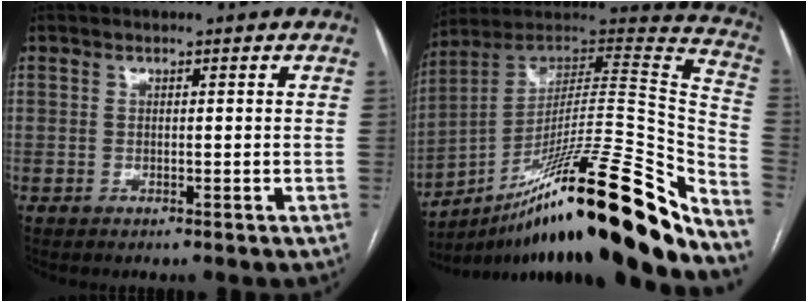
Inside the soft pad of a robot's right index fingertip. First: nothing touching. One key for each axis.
{"total": 34.3, "fx": -22.6, "fy": 2.7, "fz": 25.6, "tx": -0.301, "ty": 0.013, "tz": -0.358}